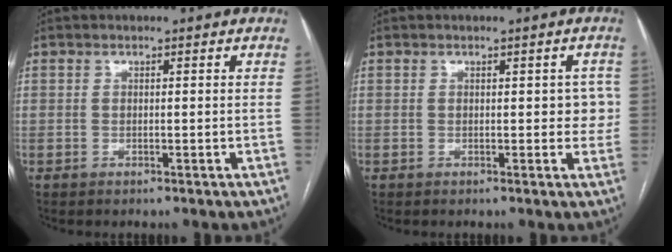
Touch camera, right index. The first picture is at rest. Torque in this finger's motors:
{"motor_torque": [0.27, 0.10, 0.21, 0.02]}